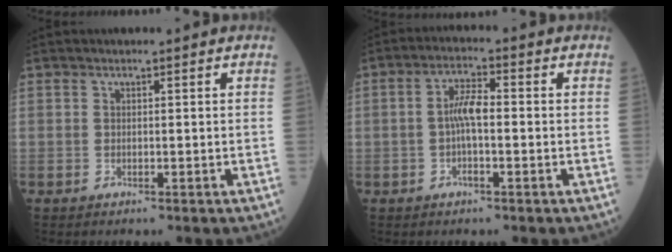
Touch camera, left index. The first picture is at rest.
{"total": 4.7, "force": [-0.5, 1.1, 4.6], "torque": [-0.094, 0.008, -0.013]}